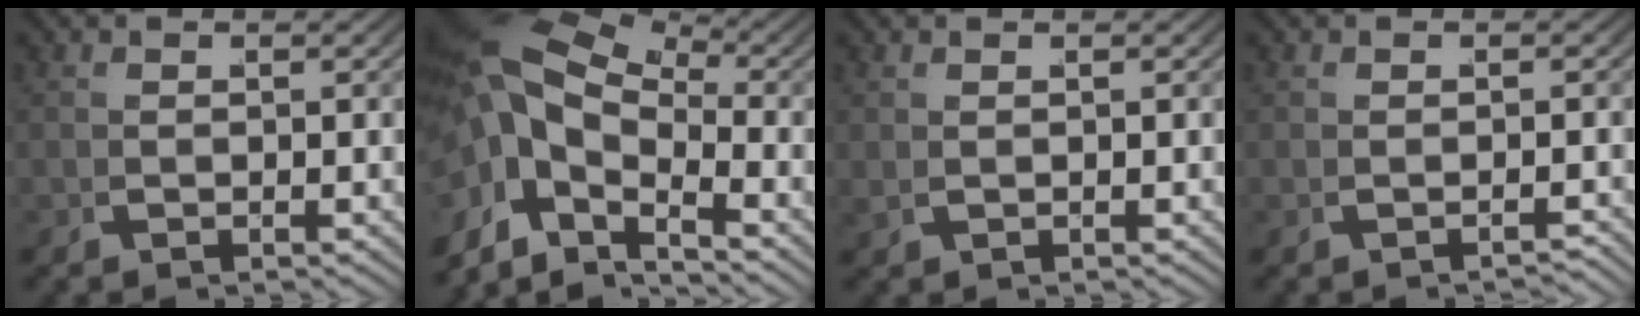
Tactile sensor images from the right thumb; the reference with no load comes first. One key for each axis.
{"total": 9.3, "fx": 0.1, "fy": 6.0, "fz": 7.1, "tx": -0.135, "ty": -0.006, "tz": -0.019}
{"total": 0.0}
{"total": 1.4, "fx": -1.3, "fy": -0.6, "fz": -0.3, "tx": 0.005, "ty": 0.002, "tz": -0.022}